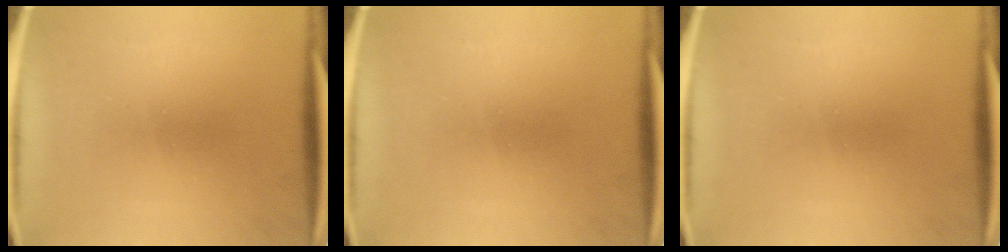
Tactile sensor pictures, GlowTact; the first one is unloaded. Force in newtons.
{"total": 0.0}
{"total": 0.0}